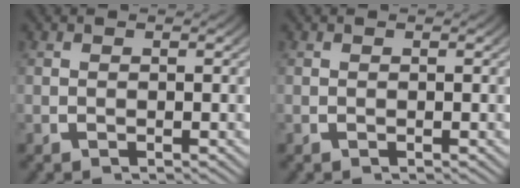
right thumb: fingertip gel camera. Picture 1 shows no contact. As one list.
[{"total": 0.0}]